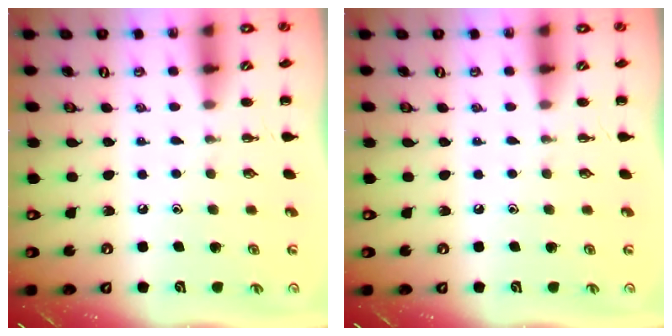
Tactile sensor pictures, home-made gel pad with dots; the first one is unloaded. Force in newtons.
{"total": 0.0}